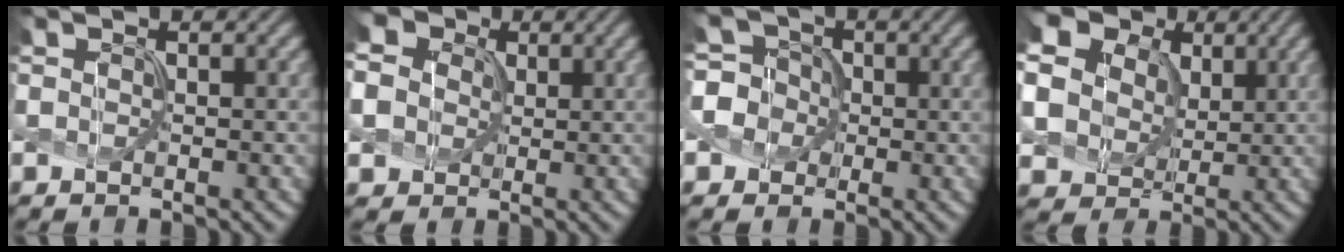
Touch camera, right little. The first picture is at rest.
{"total": 7.6, "force": [2.1, 6.5, 3.4], "torque": [-0.091, 0.024, 0.029]}
{"total": 4.6, "force": [-0.7, 4.2, 1.7], "torque": [-0.023, 0.019, -0.028]}
{"total": 11.8, "force": [4.1, 9.8, 5.2], "torque": [-0.157, 0.016, 0.089]}